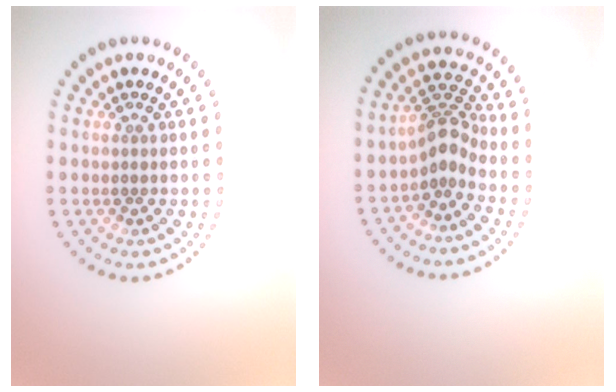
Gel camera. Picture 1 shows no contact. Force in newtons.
{"total": 2.9, "press": 2.1, "slide": 2.0}